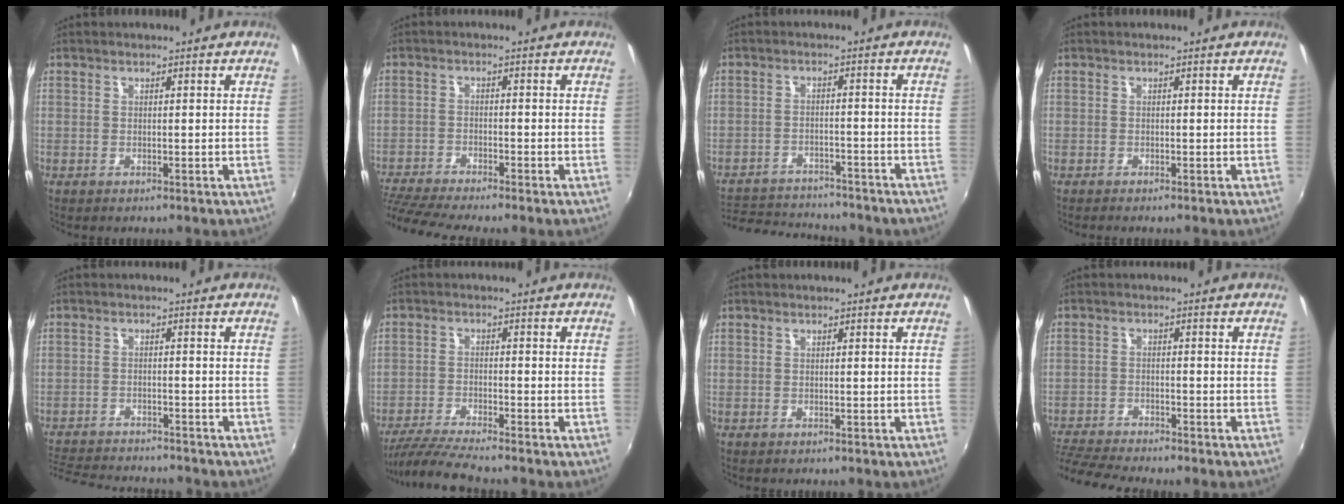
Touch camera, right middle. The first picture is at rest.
{"total": 9.1, "force": [-8.2, -0.3, 4.0], "torque": [-0.106, -0.030, -0.147]}
{"total": 17.0, "force": [-14.7, 5.5, 6.7], "torque": [-0.148, -0.007, -0.201]}
{"total": 0.7, "force": [-0.7, 0.1, 0.2], "torque": [-0.005, -0.006, -0.014]}
{"total": 12.7, "force": [-11.5, 3.0, 4.5], "torque": [-0.112, -0.010, -0.178]}
{"total": 8.0, "force": [-7.3, -0.4, 3.2], "torque": [-0.086, -0.016, -0.137]}
{"total": 0.0}
{"total": 9.4, "force": [-8.7, 1.0, 3.5], "torque": [-0.095, -0.020, -0.153]}